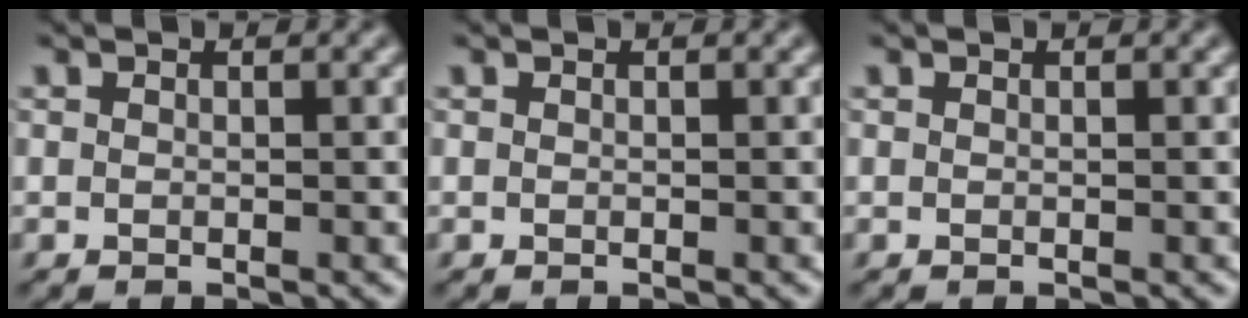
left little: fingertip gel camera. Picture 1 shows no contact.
{"total": 0.0}
{"total": 0.0}